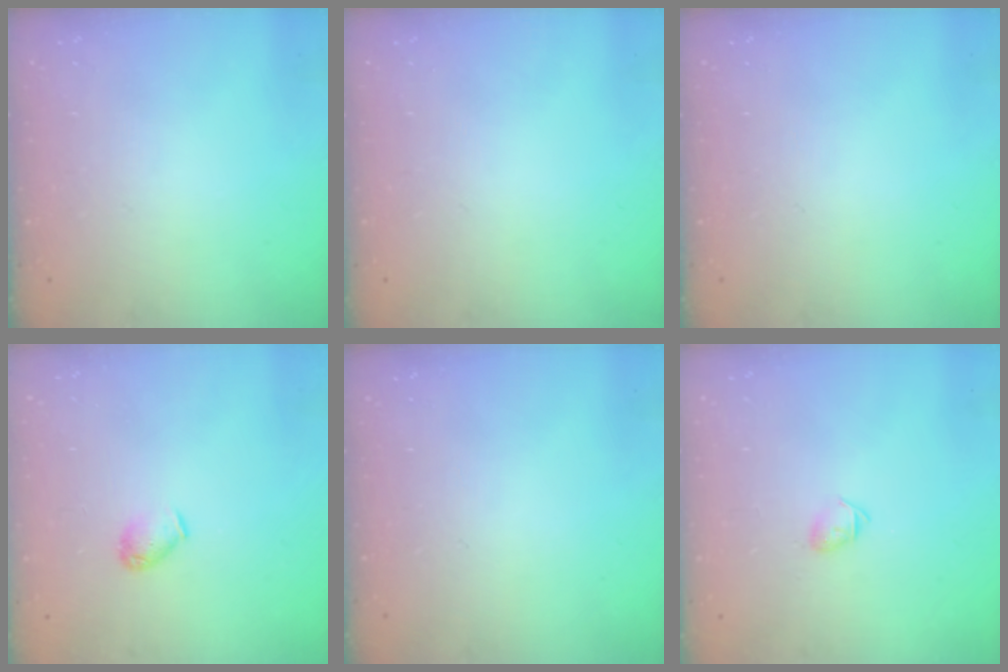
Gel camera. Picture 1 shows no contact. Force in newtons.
{"total": 0.0}
{"total": 0.0}
{"total": 4.7, "press": 4.6, "slide": 0.9}
{"total": 0.0}
{"total": 3.5, "press": 3.3, "slide": 1.0}